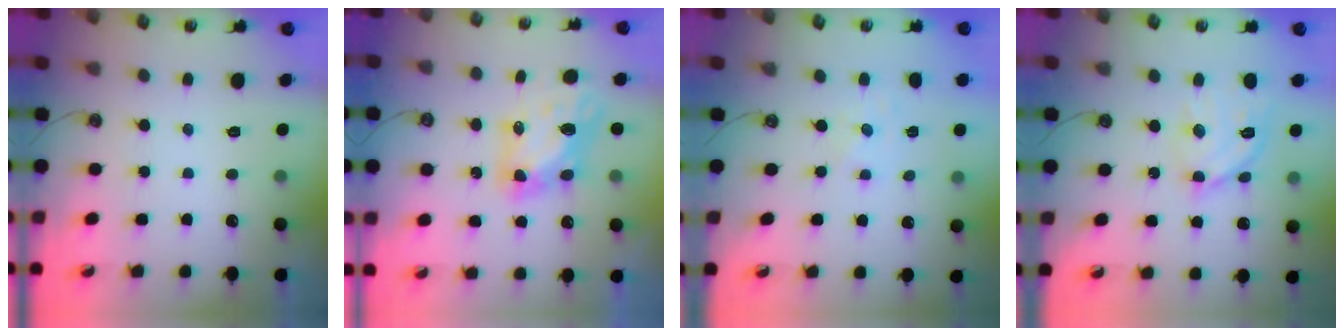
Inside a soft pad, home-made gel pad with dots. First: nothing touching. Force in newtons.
{"total": 8.2, "press": 8.2, "slide": 0.3}
{"total": 0.0}
{"total": 13.2, "press": 13.2, "slide": 1.0}